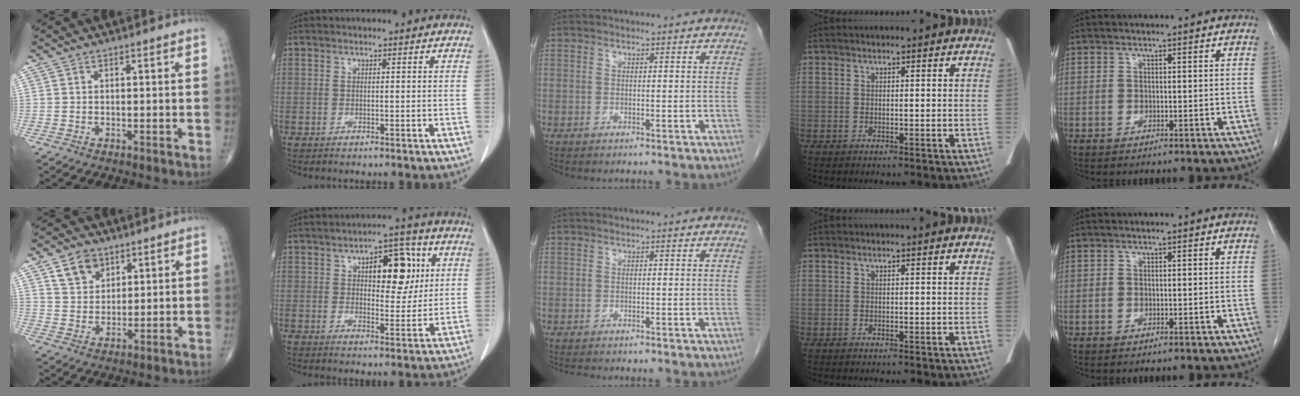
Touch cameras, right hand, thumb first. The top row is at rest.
{"thumb": {"total": 6.8, "force": [3.9, 4.8, 2.8], "torque": [-0.028, -0.023, 0.075]}, "index": {"total": 10.0, "force": [3.1, 4.4, 8.4], "torque": [-0.113, 0.020, 0.047]}, "middle": {"total": 0.6, "force": [-0.6, 0.0, 0.1], "torque": [-0.009, -0.004, -0.012]}}